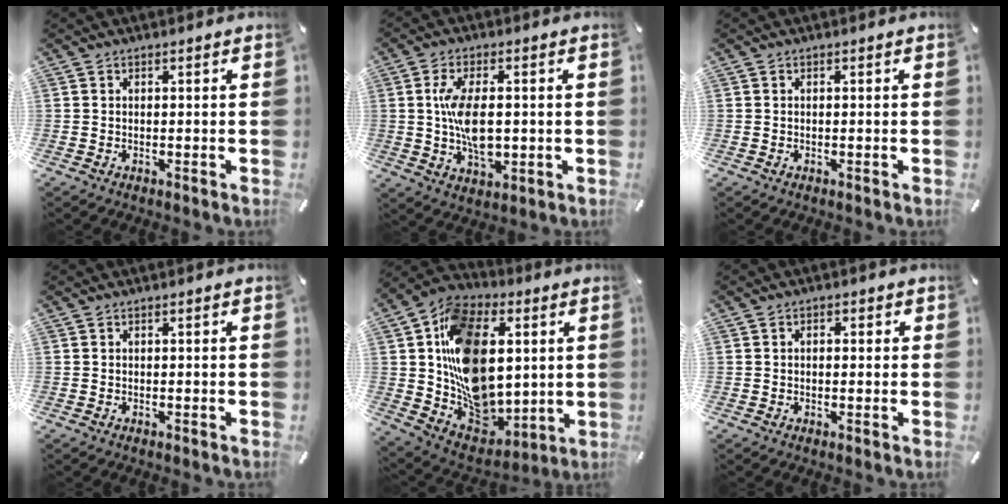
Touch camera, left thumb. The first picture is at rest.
{"total": 10.2, "force": [0.3, 5.5, 8.6], "torque": [-0.180, 0.000, 0.004]}
{"total": 0.0}
{"total": 0.0}
{"total": 21.5, "force": [3.7, 16.4, 13.4], "torque": [-0.239, -0.019, 0.075]}
{"total": 1.6, "force": [-0.2, 1.2, 1.1], "torque": [-0.012, 0.002, -0.006]}